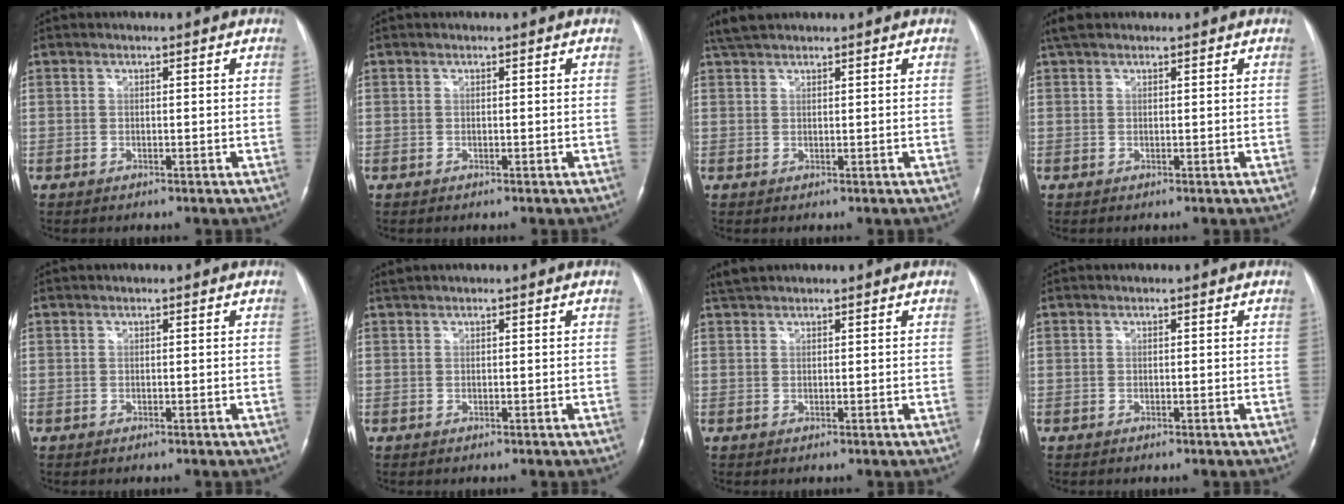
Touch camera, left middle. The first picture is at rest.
{"total": 0.0}
{"total": 3.5, "force": [3.1, 0.8, 1.4], "torque": [-0.032, 0.018, 0.061]}
{"total": 2.4, "force": [1.9, 1.0, 1.1], "torque": [-0.025, 0.021, 0.036]}
{"total": 0.0}
{"total": 0.7, "force": [0.6, -0.1, 0.2], "torque": [-0.008, 0.015, 0.018]}
{"total": 1.9, "force": [1.8, 0.3, 0.5], "torque": [-0.012, 0.014, 0.038]}
{"total": 0.0}